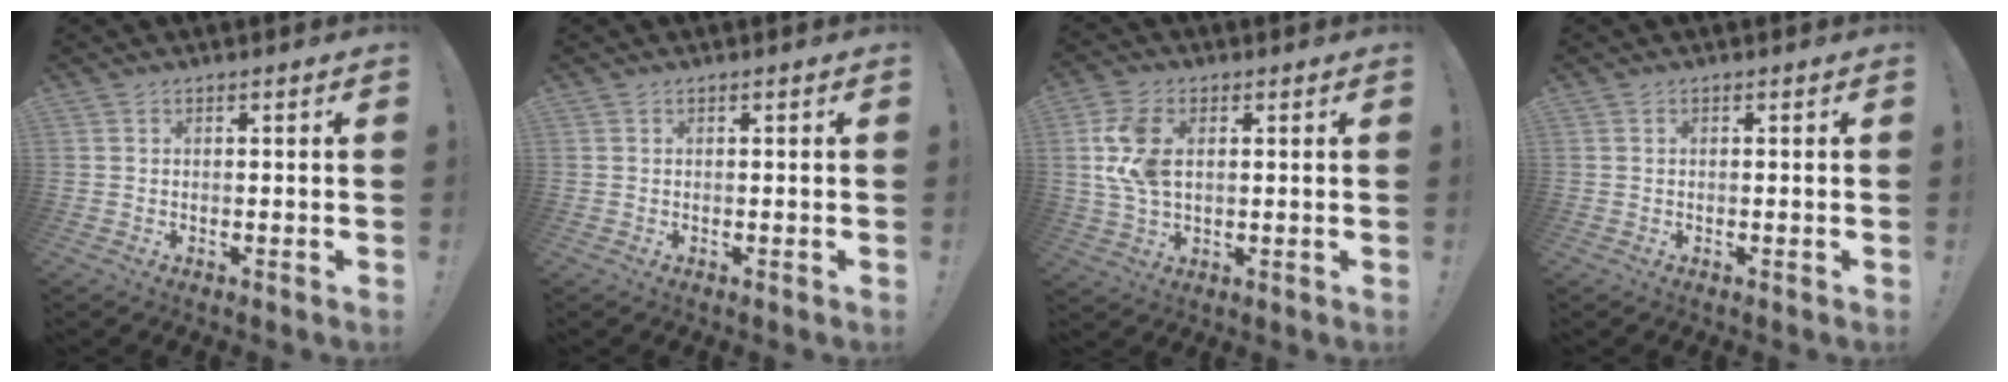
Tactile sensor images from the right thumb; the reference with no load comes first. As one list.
[{"total": 0.0}, {"total": 10.5, "force": [1.8, 6.8, 7.9], "torque": [-0.161, -0.003, 0.035]}, {"total": 0.0}]